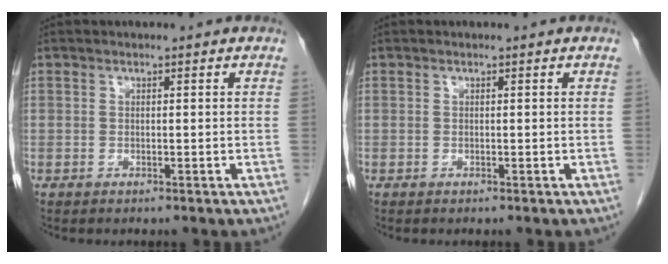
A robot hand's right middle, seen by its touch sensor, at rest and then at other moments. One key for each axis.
{"total": 0.0}